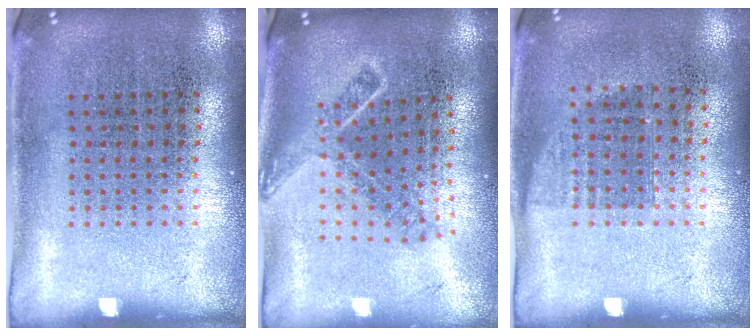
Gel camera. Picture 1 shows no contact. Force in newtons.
{"total": 1.8, "press": 1.3, "slide": 1.2}
{"total": 0.8, "press": 0.7, "slide": 0.4}